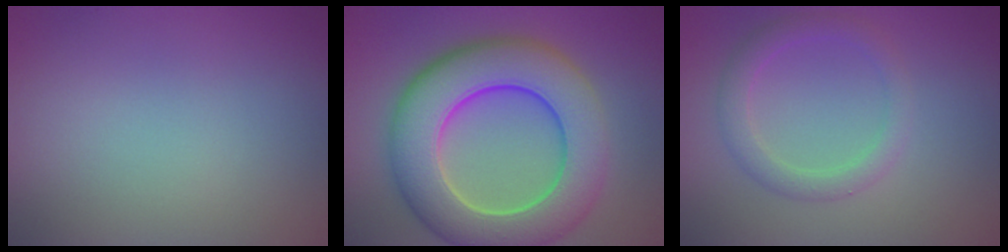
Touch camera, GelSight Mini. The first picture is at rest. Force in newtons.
{"total": 10.8, "press": 10.8, "slide": 0.4}
{"total": 2.5, "press": 2.5, "slide": 0.1}